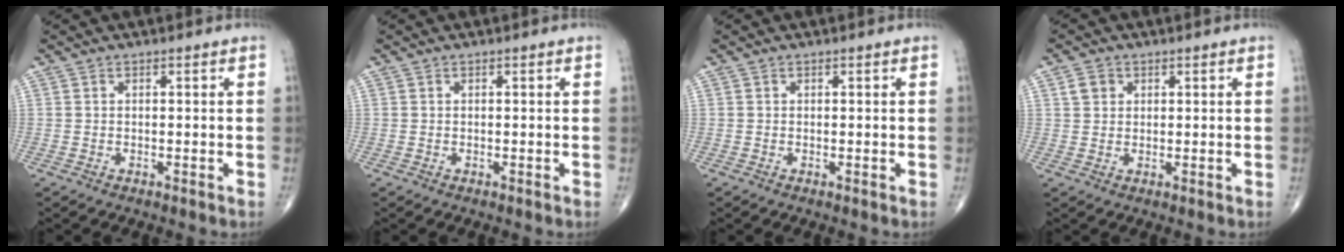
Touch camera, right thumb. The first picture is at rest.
{"total": 0.0}
{"total": 0.0}
{"total": 2.7, "force": [1.1, 2.2, 1.0], "torque": [-0.010, -0.002, 0.018]}